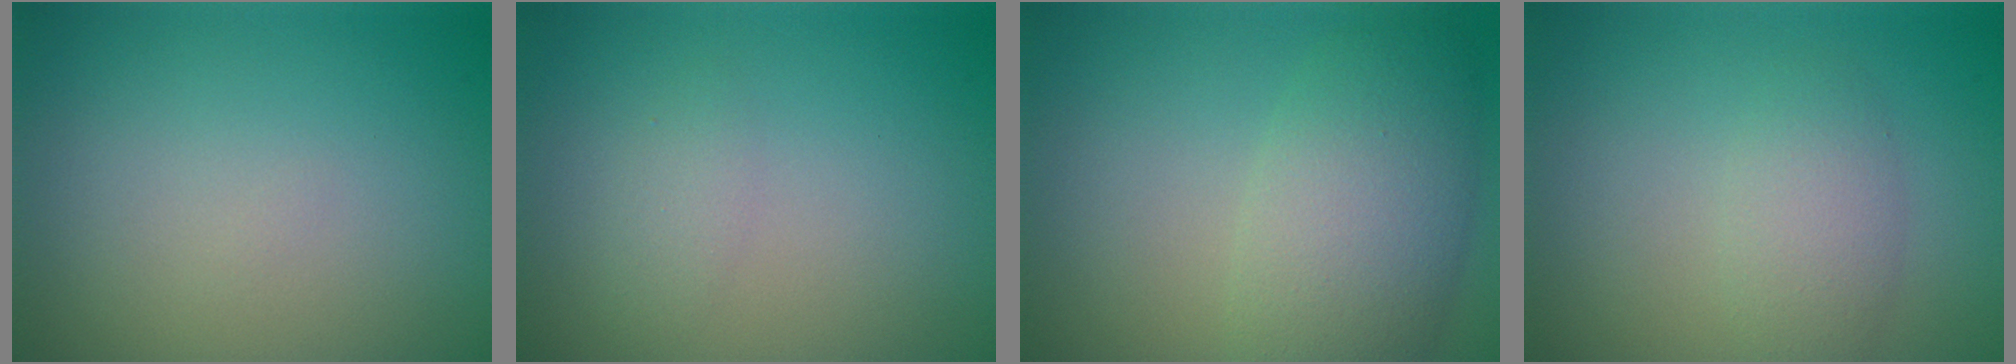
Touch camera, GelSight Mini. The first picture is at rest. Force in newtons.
{"total": 1.2, "press": 1.2, "slide": 0.1}
{"total": 6.6, "press": 6.5, "slide": 0.4}
{"total": 2.6, "press": 2.6, "slide": 0.0}